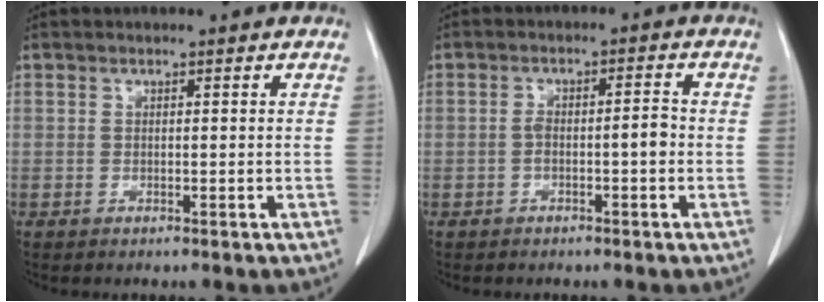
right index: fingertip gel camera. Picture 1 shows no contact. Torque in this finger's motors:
{"motor_torque": [0.24, -0.13, 0.13, 0.05]}